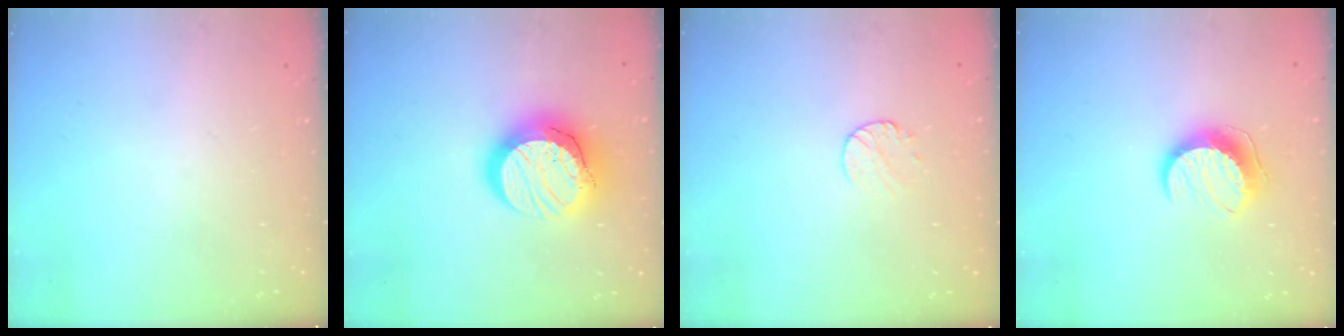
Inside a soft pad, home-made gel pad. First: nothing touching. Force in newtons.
{"total": 16.3, "press": 16.2, "slide": 1.1}
{"total": 5.3, "press": 5.2, "slide": 0.5}
{"total": 10.2, "press": 10.1, "slide": 0.5}